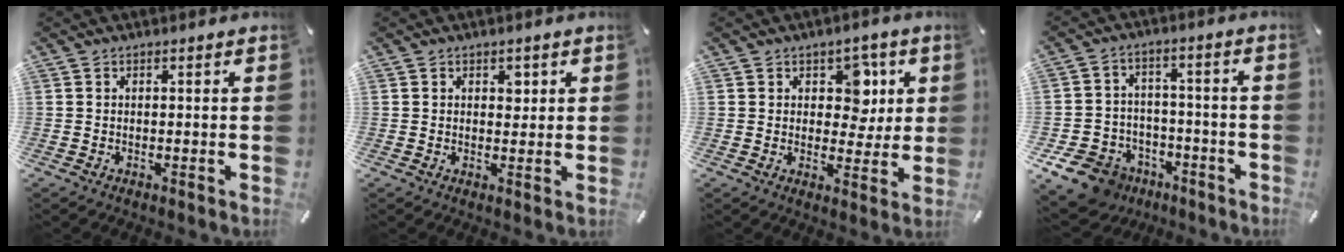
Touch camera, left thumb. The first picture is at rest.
{"total": 2.3, "force": [0.9, 1.7, 1.2], "torque": [0.005, -0.010, 0.007]}
{"total": 7.9, "force": [2.6, 6.1, 4.4], "torque": [-0.042, -0.009, 0.037]}
{"total": 11.3, "force": [-7.0, 8.0, 3.8], "torque": [-0.082, 0.055, -0.123]}